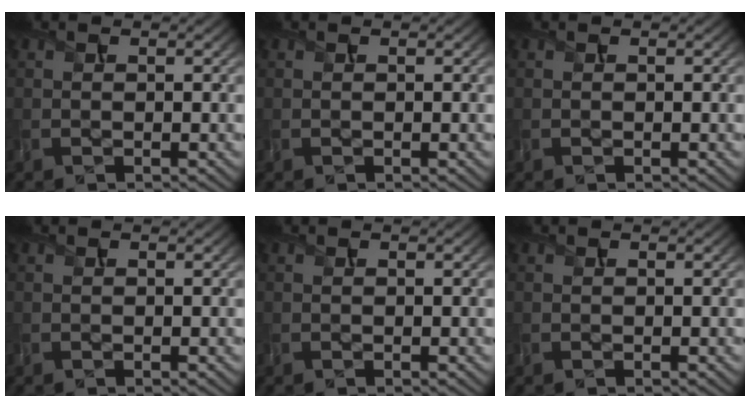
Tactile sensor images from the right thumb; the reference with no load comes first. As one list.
[{"total": 0.0}, {"total": 0.0}, {"total": 0.0}, {"total": 0.0}, {"total": 0.0}]